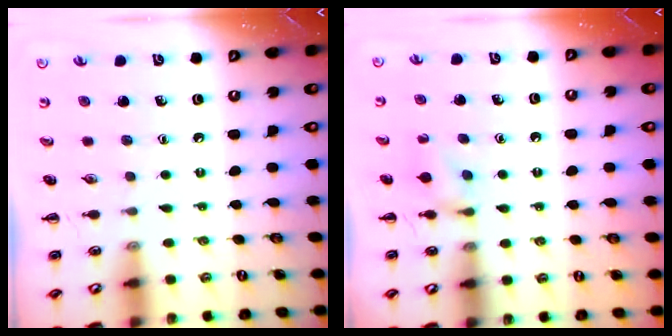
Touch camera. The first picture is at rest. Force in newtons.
{"total": 4.5, "press": 4.2, "slide": 1.5}